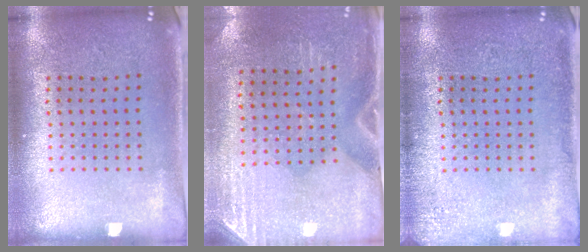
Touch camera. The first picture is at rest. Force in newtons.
{"total": 3.0, "press": 2.6, "slide": 1.5}
{"total": 1.8, "press": 1.8, "slide": 0.3}